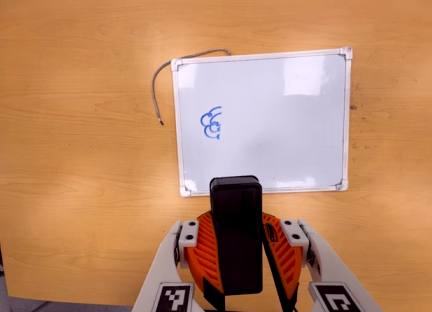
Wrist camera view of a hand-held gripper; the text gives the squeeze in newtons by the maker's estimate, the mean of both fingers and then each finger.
{"total": 9.2, "left": 9.7, "right": 8.7}